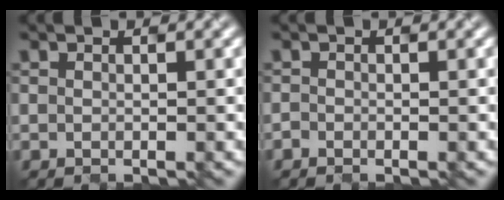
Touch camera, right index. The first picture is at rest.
{"total": 0.6, "force": [-0.6, -0.1, -0.1], "torque": [0.000, 0.004, -0.008]}